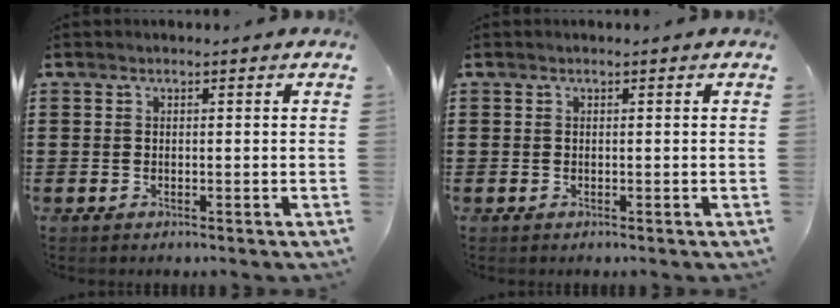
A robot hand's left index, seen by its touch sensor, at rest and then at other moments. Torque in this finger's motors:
{"motor_torque": [0.00, 0.00, 0.00, 0.00]}